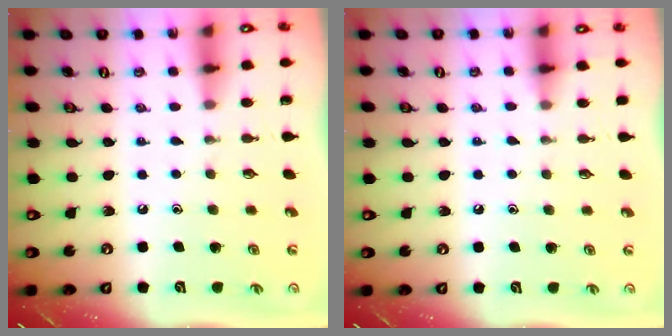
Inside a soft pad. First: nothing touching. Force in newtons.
{"total": 3.5, "press": 3.4, "slide": 0.7}